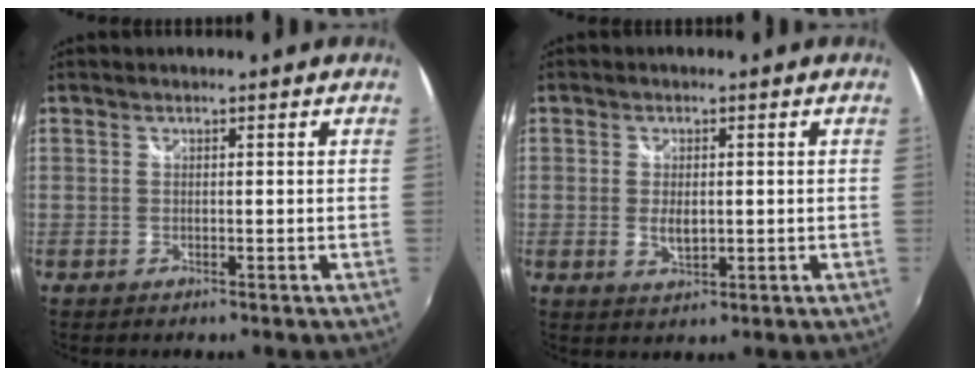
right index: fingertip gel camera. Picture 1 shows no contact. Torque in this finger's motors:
{"motor_torque": [0.11, -0.11, 0.13, 0.03]}